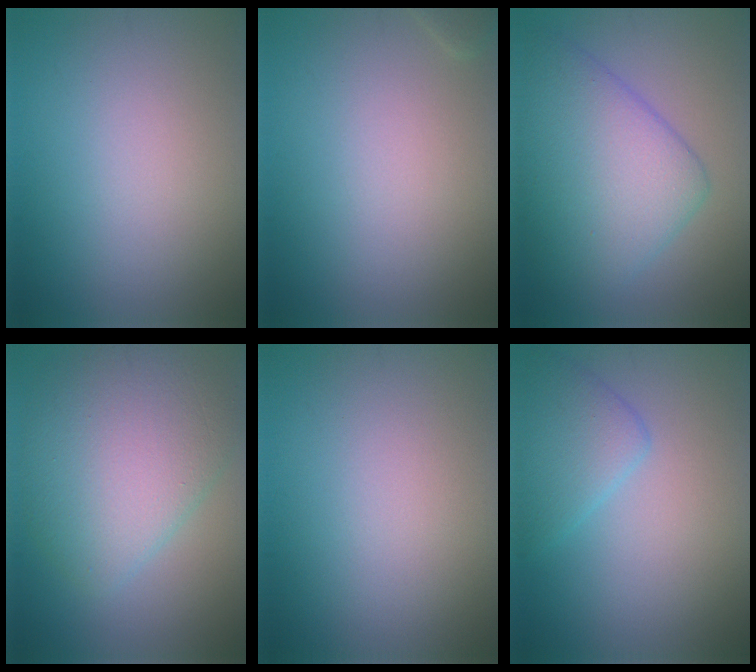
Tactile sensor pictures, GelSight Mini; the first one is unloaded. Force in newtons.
{"total": 0.7, "press": 0.7, "slide": 0.1}
{"total": 7.8, "press": 7.8, "slide": 0.0}
{"total": 7.3, "press": 7.3, "slide": 0.2}
{"total": 0.0}
{"total": 2.3, "press": 2.3, "slide": 0.0}